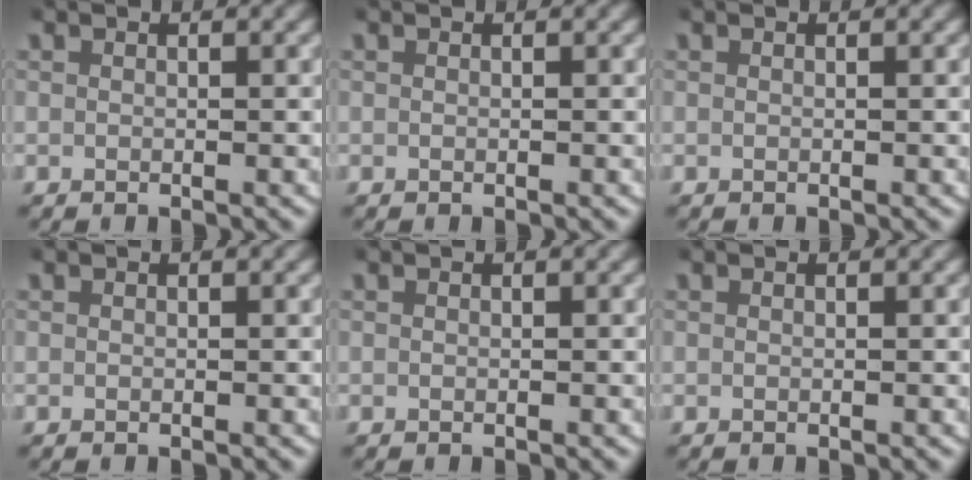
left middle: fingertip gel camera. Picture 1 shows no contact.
{"total": 0.0}
{"total": 0.0}
{"total": 0.0}
{"total": 0.0}
{"total": 0.0}